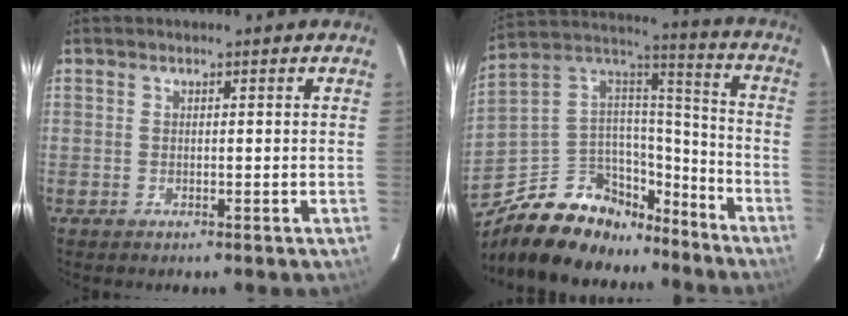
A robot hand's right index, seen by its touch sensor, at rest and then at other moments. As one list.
[{"total": 21.3, "force": [-14.9, 12.2, 9.2], "torque": [-0.203, 0.065, -0.230]}]